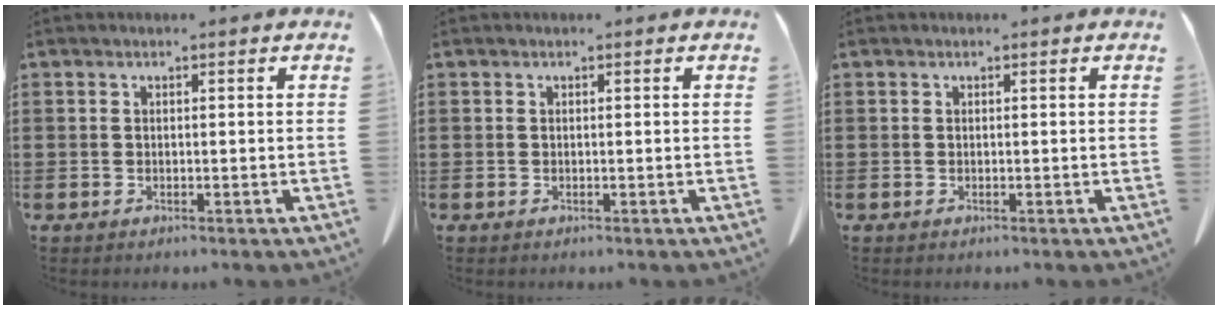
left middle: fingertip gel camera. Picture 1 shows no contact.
{"total": 0.0}
{"total": 0.0}